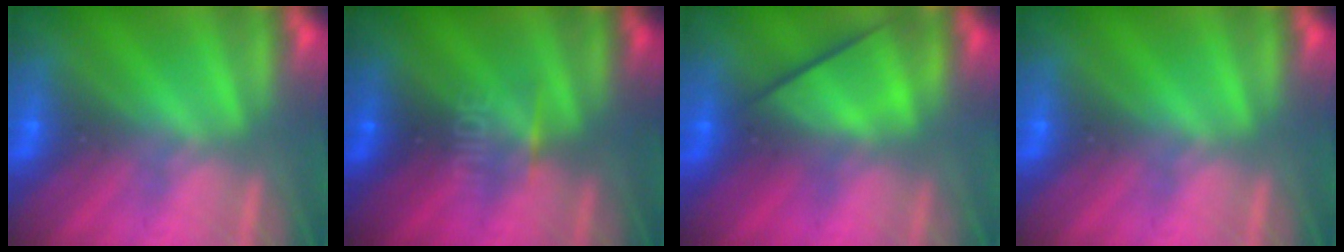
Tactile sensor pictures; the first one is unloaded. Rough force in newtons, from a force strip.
{"total": 4.2}
{"total": 2.5}
{"total": 0.0}